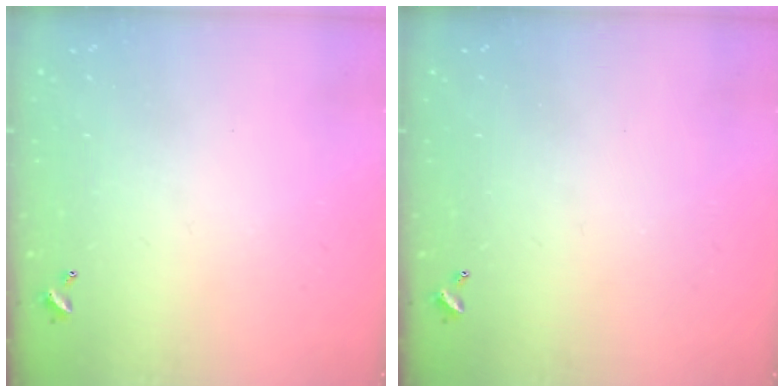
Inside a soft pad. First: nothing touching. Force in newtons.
{"total": 0.0}